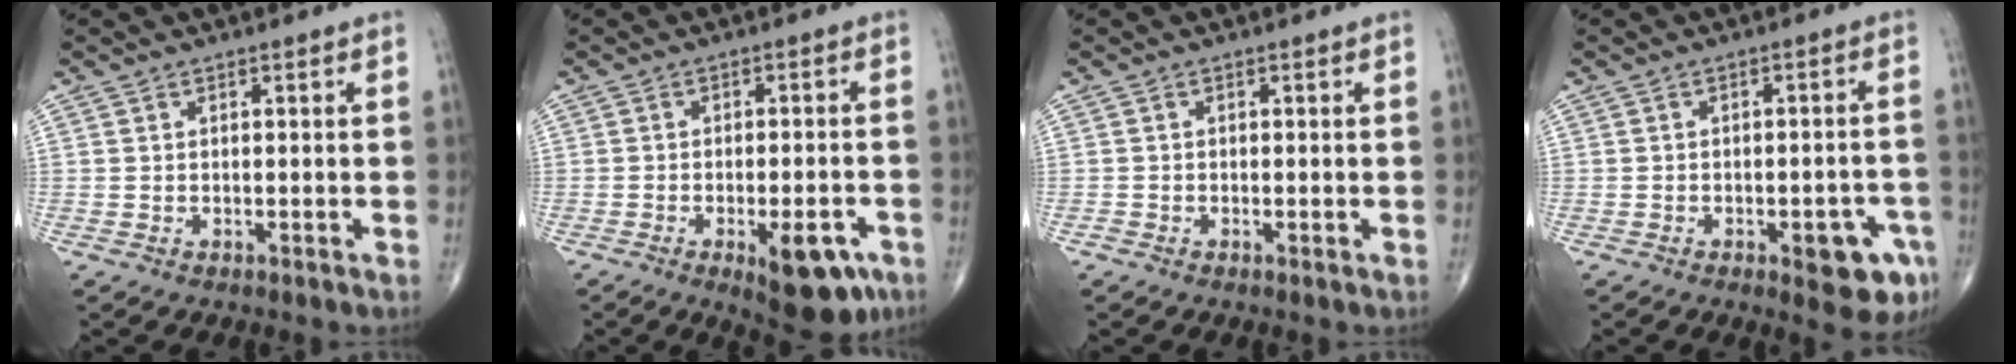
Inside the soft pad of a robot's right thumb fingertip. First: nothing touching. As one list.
[{"total": 10.6, "force": [-5.0, 4.2, 8.3], "torque": [-0.092, 0.013, -0.060]}, {"total": 0.6, "force": [-0.4, 0.3, 0.4], "torque": [-0.007, -0.001, -0.011]}, {"total": 8.4, "force": [-3.8, 3.1, 6.8], "torque": [-0.065, 0.019, -0.040]}]